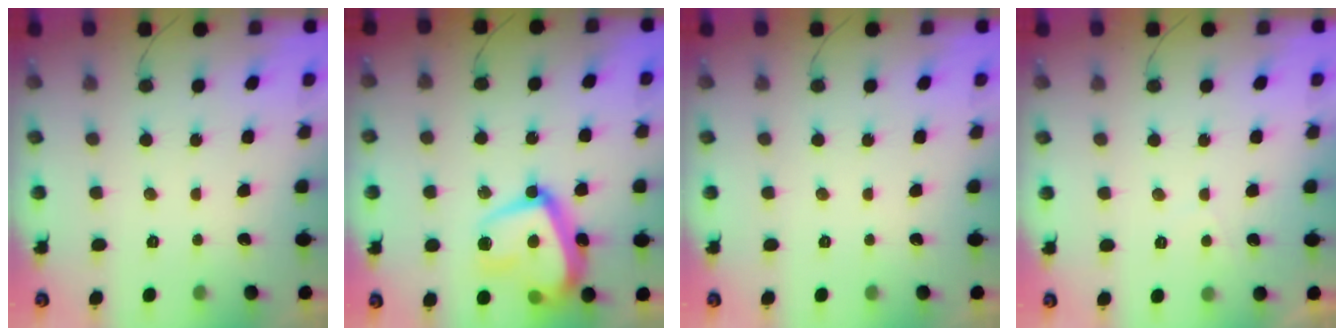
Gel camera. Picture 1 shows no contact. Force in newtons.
{"total": 22.4, "press": 22.3, "slide": 2.2}
{"total": 0.0}
{"total": 2.0, "press": 1.9, "slide": 0.7}